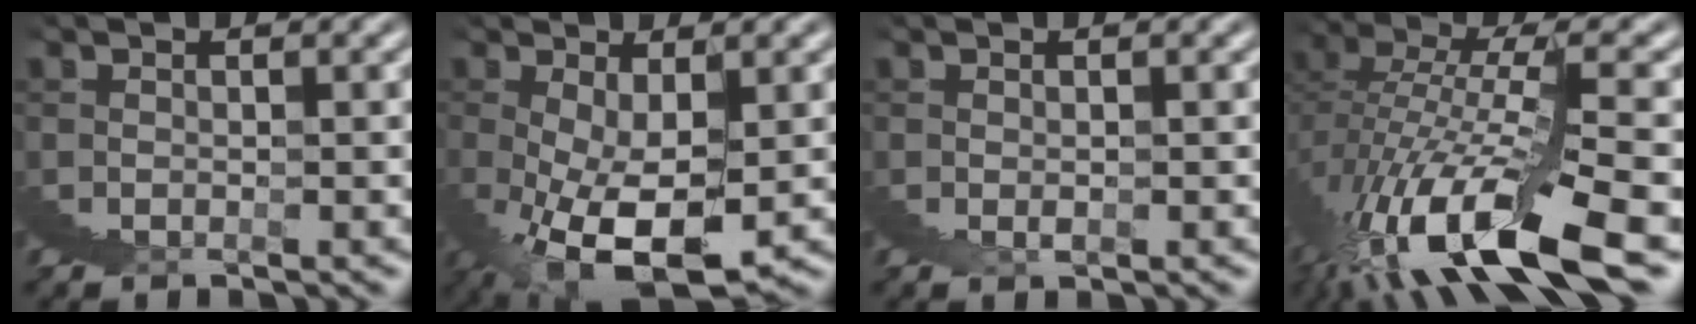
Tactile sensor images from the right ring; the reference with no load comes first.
{"total": 5.5, "force": [-0.9, 1.3, 5.3], "torque": [-0.062, -0.001, -0.007]}
{"total": 0.6, "force": [0.6, -0.1, 0.2], "torque": [0.007, 0.005, 0.007]}
{"total": 6.0, "force": [-2.0, 0.7, 5.6], "torque": [-0.092, 0.000, -0.027]}